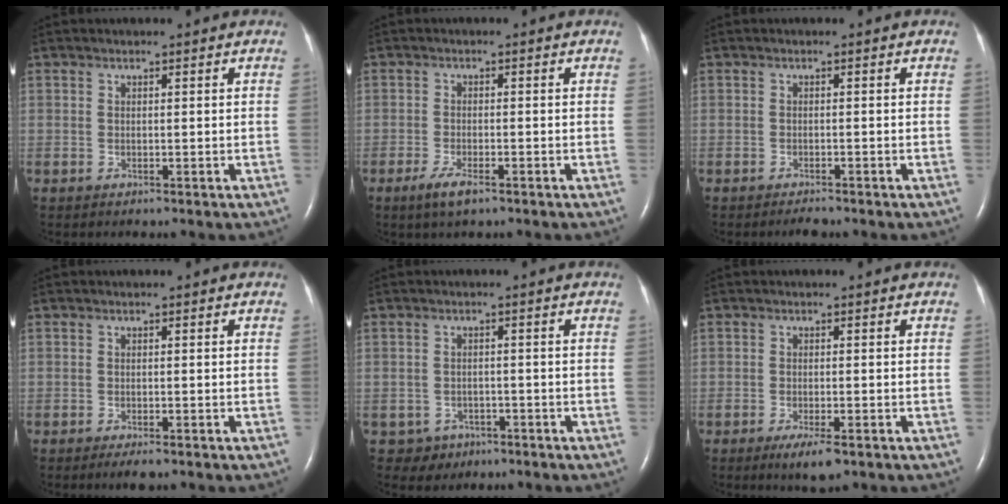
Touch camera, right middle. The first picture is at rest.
{"total": 3.4, "force": [-2.1, 0.8, 2.5], "torque": [-0.058, -0.006, -0.039]}
{"total": 1.3, "force": [-1.2, 0.2, 0.5], "torque": [-0.014, -0.004, -0.015]}
{"total": 2.1, "force": [-1.5, 0.4, 1.4], "torque": [-0.025, -0.005, -0.023]}
{"total": 3.2, "force": [-1.7, 2.7, 0.1], "torque": [0.000, 0.012, -0.019]}
{"total": 4.0, "force": [-2.4, 0.8, 3.1], "torque": [-0.057, -0.009, -0.037]}